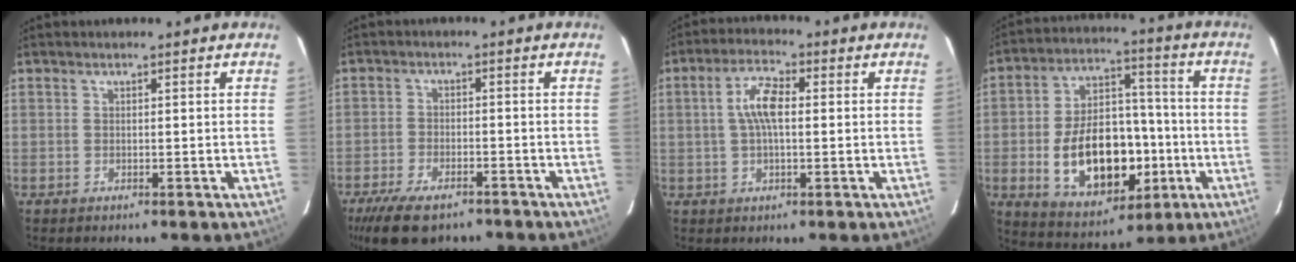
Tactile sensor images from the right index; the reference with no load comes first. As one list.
[{"total": 11.0, "force": [-8.0, 4.7, 6.0], "torque": [-0.144, -0.021, -0.137]}, {"total": 6.3, "force": [0.6, 2.3, 5.8], "torque": [-0.114, 0.014, 0.010]}, {"total": 18.9, "force": [-4.4, 11.6, 14.3], "torque": [-0.274, 0.023, -0.046]}]